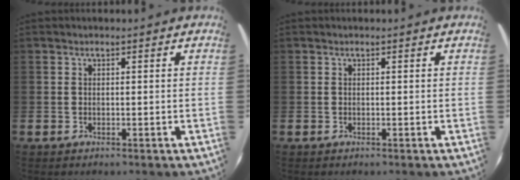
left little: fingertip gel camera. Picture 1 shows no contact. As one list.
[{"total": 0.0}]